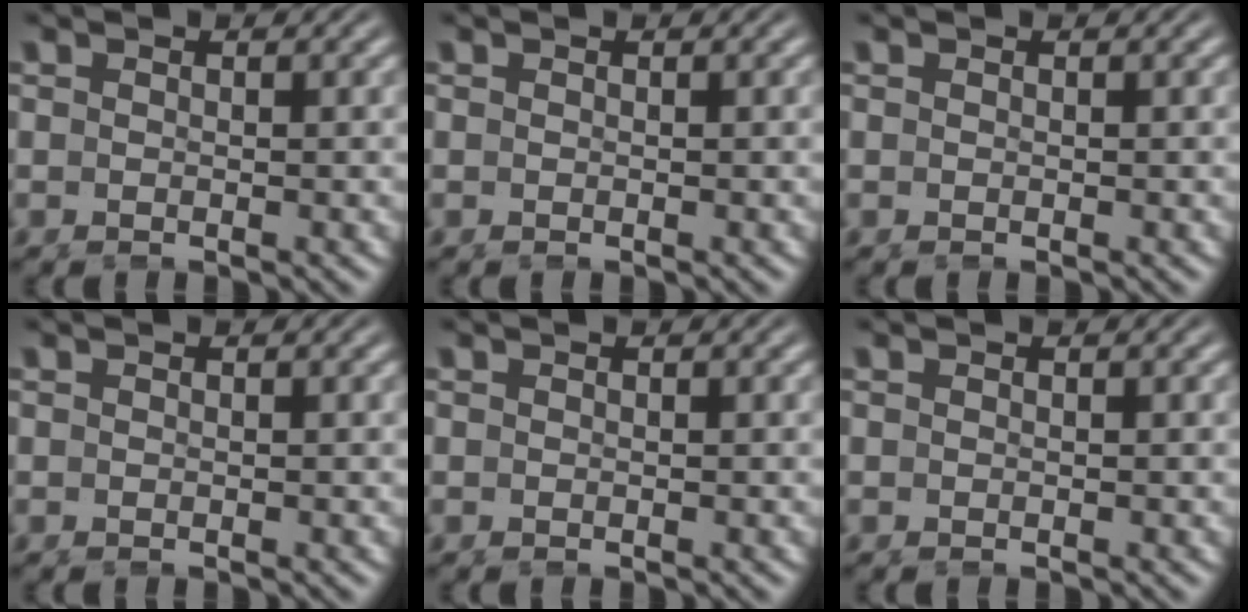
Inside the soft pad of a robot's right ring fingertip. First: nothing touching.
{"total": 0.0}
{"total": 0.0}
{"total": 0.0}
{"total": 0.0}
{"total": 0.0}